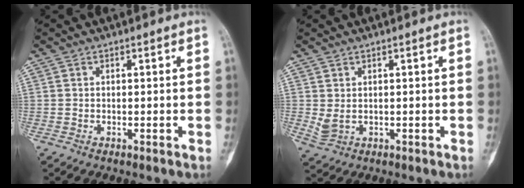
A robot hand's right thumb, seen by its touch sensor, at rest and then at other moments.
{"total": 2.5, "force": [0.4, 1.6, 1.9], "torque": [-0.044, -0.002, 0.020]}